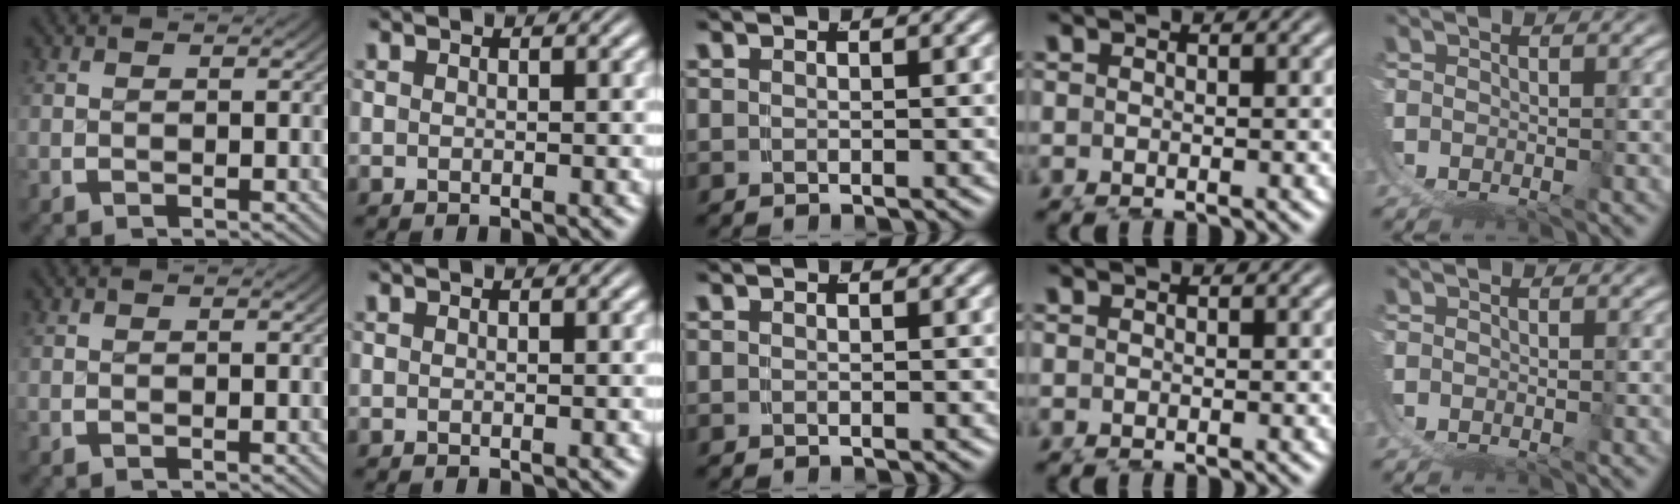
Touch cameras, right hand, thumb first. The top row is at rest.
{}